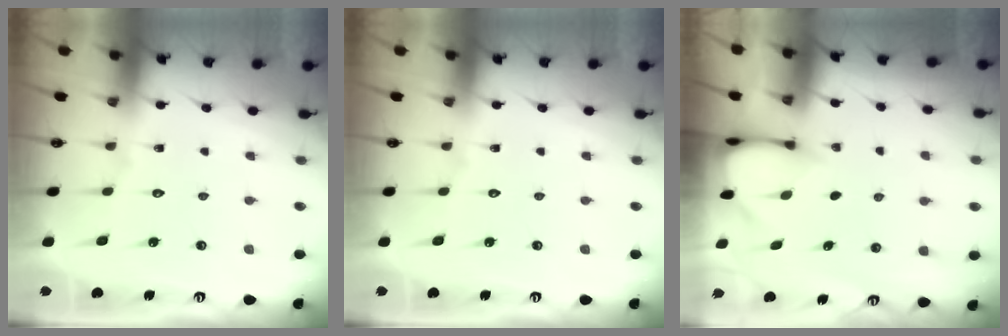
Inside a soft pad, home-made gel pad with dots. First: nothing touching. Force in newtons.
{"total": 0.0}
{"total": 3.4, "press": 3.4, "slide": 0.3}